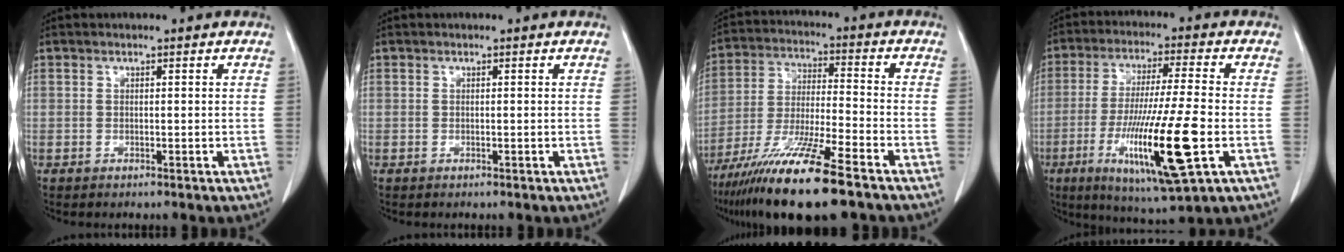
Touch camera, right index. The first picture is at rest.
{"total": 0.0}
{"total": 15.6, "force": [-10.6, 0.6, 11.4], "torque": [-0.232, -0.047, -0.194]}
{"total": 16.7, "force": [-5.0, 0.6, 15.9], "torque": [-0.310, -0.035, -0.084]}